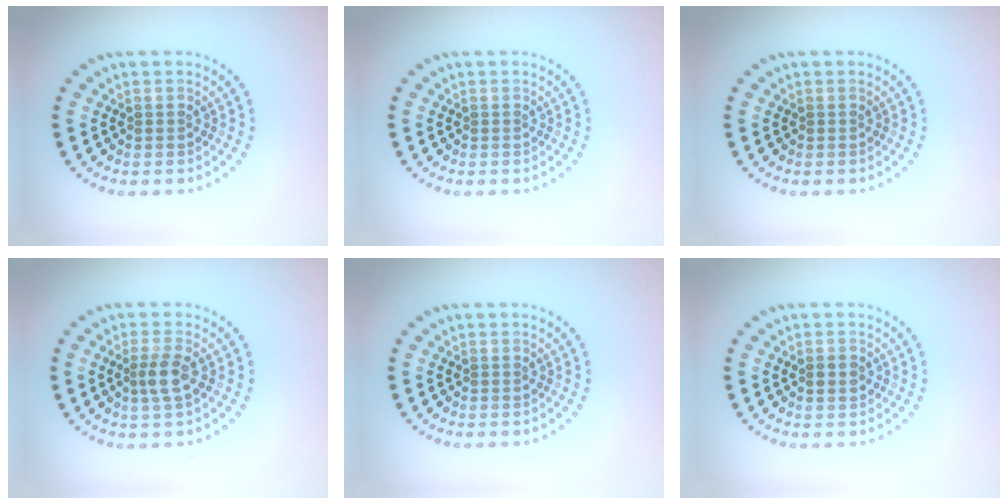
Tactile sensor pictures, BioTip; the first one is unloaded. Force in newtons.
{"total": 0.0}
{"total": 0.0}
{"total": 2.2, "press": 1.8, "slide": 1.1}
{"total": 0.0}
{"total": 1.2, "press": 1.2, "slide": 0.2}